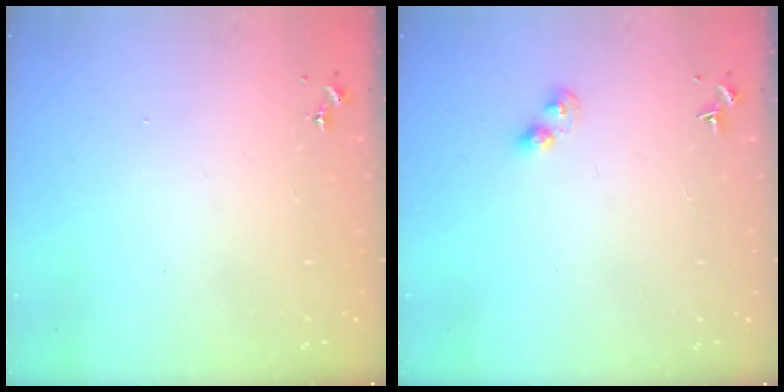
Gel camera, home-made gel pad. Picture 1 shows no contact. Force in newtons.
{"total": 3.7, "press": 3.7, "slide": 0.2}